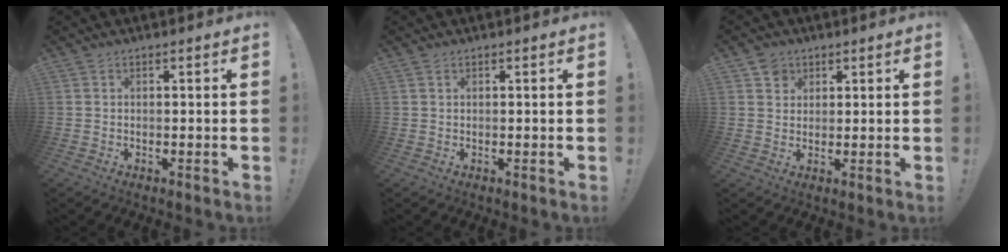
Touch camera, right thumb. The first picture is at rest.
{"total": 0.7, "force": [0.5, 0.5, 0.2], "torque": [-0.004, 0.001, 0.008]}
{"total": 4.4, "force": [2.3, 3.7, 0.7], "torque": [-0.011, -0.007, 0.043]}